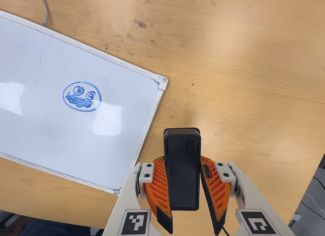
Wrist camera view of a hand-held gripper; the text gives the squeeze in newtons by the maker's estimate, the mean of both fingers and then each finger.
{"total": 9.8, "left": 8.0, "right": 11.7}